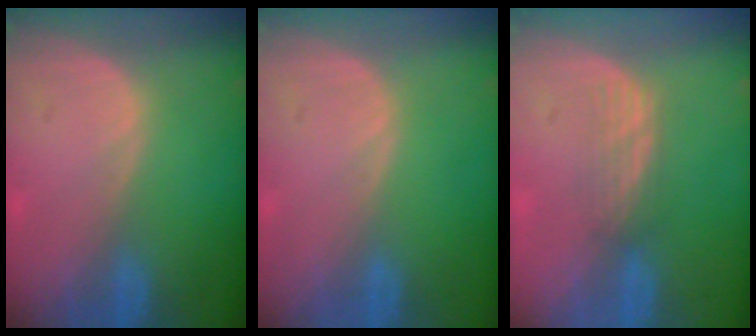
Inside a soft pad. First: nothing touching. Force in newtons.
{"total": 0.0}
{"total": 3.1, "press": 2.7, "slide": 1.6}